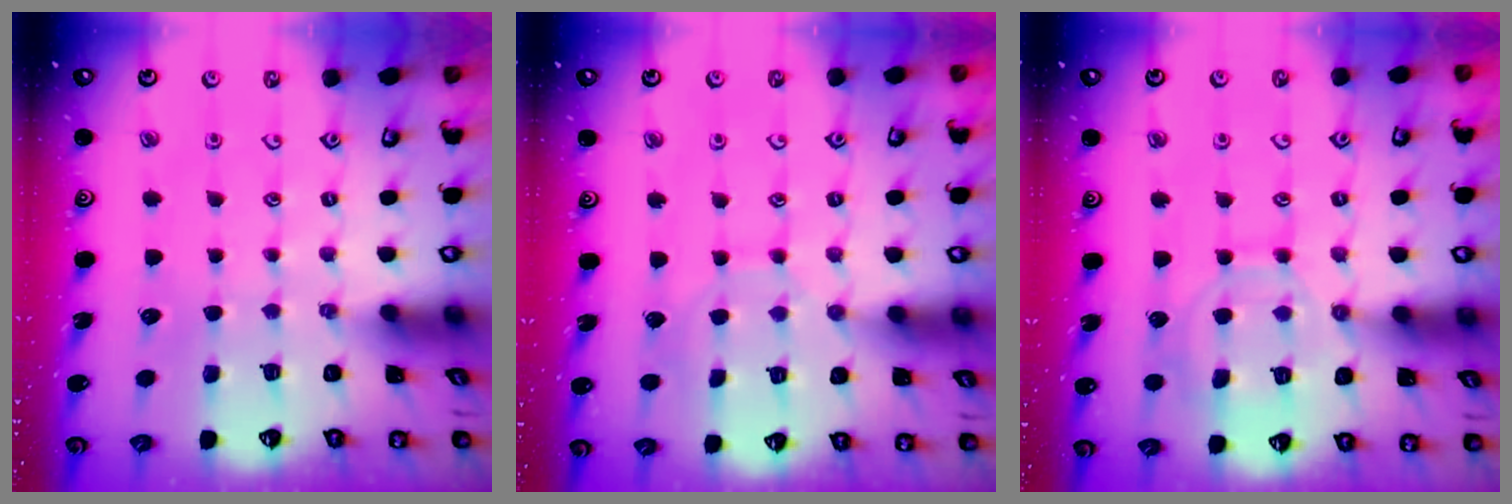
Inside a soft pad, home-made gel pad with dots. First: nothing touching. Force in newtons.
{"total": 5.7, "press": 5.7, "slide": 0.2}
{"total": 10.8, "press": 10.7, "slide": 1.0}